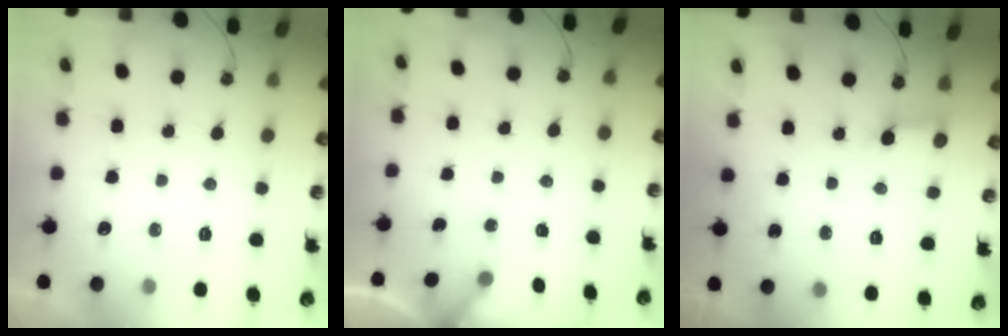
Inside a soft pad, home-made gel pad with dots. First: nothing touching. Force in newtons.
{"total": 2.3, "press": 2.3, "slide": 0.2}
{"total": 3.0, "press": 3.0, "slide": 0.4}